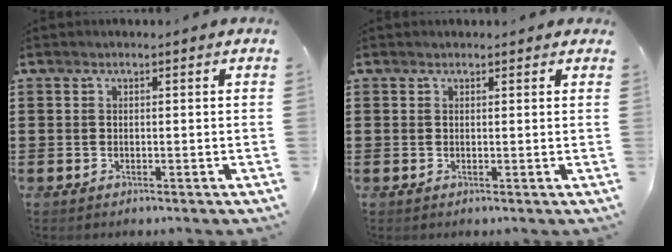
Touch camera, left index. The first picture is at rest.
{"total": 0.7, "force": [0.6, 0.4, 0.1], "torque": [-0.002, 0.002, 0.012]}